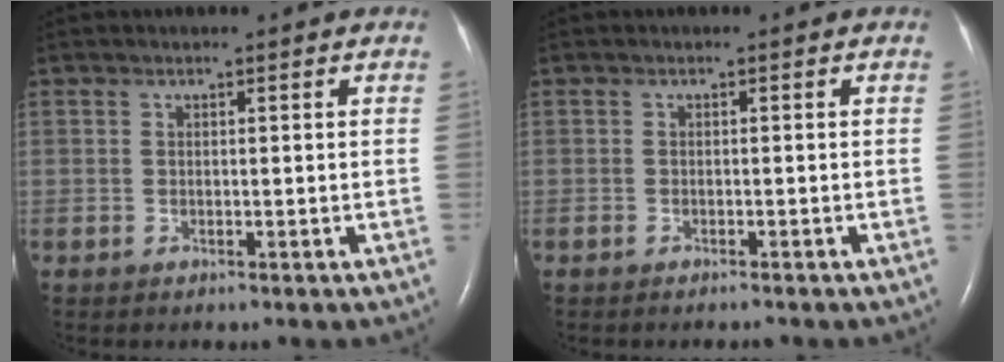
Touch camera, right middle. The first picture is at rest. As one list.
[{"total": 0.9, "force": [-0.8, 0.1, 0.3], "torque": [-0.007, -0.002, -0.009]}]